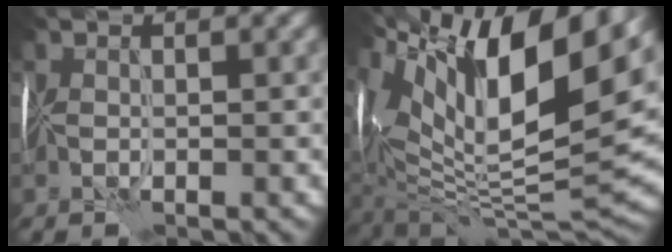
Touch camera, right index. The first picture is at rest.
{"total": 15.3, "force": [6.8, 5.6, 12.5], "torque": [-0.210, 0.026, 0.120]}